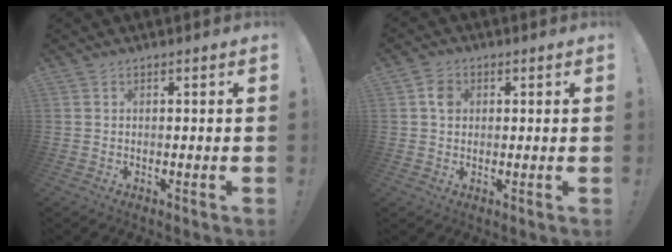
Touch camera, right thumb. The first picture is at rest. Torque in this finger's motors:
{"motor_torque": [0.00, 0.00, -0.13, -0.11, 0.00]}